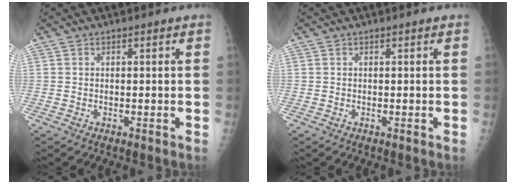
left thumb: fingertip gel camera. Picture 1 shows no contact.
{"total": 0.0}